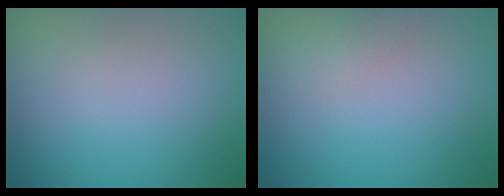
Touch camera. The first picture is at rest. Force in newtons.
{"total": 1.0, "press": 1.0, "slide": 0.0}